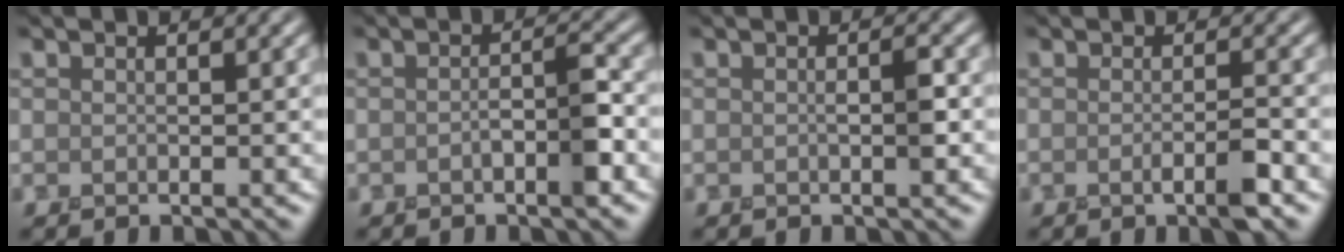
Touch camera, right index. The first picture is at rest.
{"total": 2.3, "force": [-0.7, 0.5, 2.1], "torque": [-0.036, 0.008, -0.016]}
{"total": 1.3, "force": [0.0, 0.1, 1.3], "torque": [-0.024, 0.003, -0.001]}
{"total": 2.3, "force": [-0.8, 0.4, 2.1], "torque": [-0.033, -0.001, -0.016]}